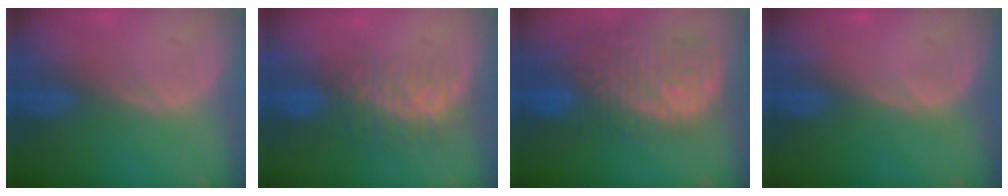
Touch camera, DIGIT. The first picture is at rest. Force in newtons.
{"total": 8.4, "press": 7.1, "slide": 4.4}
{"total": 13.0, "press": 11.1, "slide": 6.8}
{"total": 0.0}